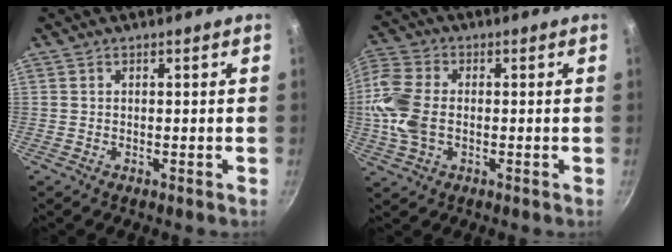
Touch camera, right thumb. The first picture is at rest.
{"total": 11.4, "force": [-0.8, 7.6, 8.4], "torque": [-0.176, 0.014, -0.029]}